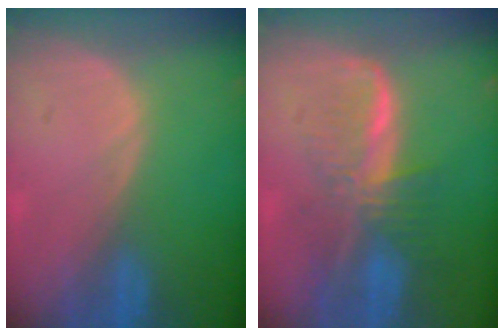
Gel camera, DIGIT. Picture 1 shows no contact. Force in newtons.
{"total": 8.1, "press": 6.9, "slide": 4.2}